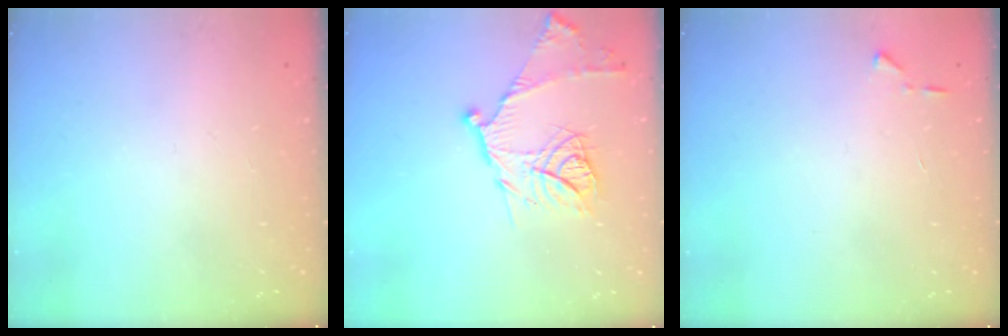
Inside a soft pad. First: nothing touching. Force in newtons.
{"total": 15.0, "press": 14.9, "slide": 1.2}
{"total": 3.9, "press": 3.9, "slide": 0.5}